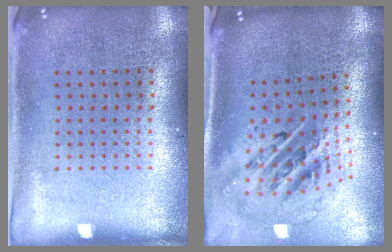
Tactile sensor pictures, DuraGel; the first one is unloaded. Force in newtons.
{"total": 2.7, "press": 1.8, "slide": 2.0}